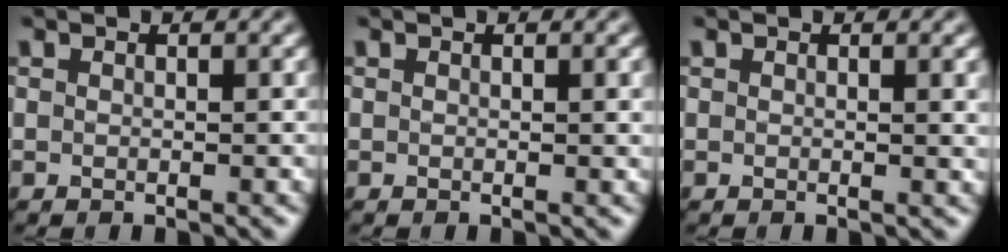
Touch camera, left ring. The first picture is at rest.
{"total": 1.1, "force": [0.2, 0.2, 1.0], "torque": [-0.009, 0.002, 0.001]}
{"total": 1.4, "force": [0.3, 0.4, 1.3], "torque": [-0.011, 0.001, 0.002]}